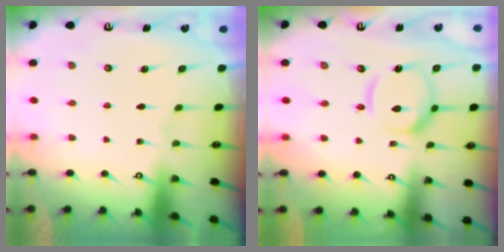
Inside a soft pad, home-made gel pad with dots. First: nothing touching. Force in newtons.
{"total": 13.9, "press": 13.8, "slide": 1.4}